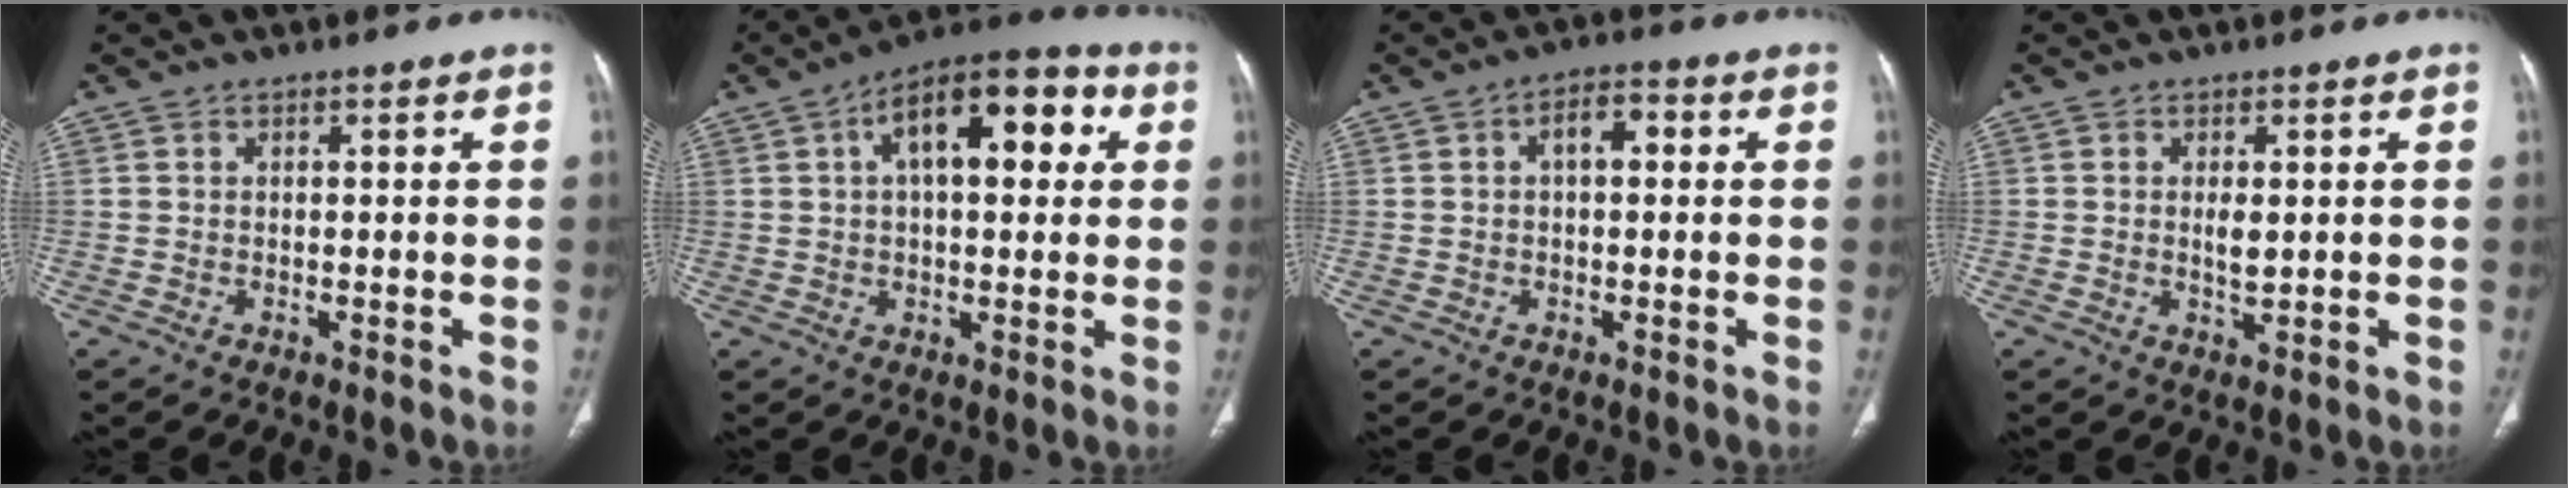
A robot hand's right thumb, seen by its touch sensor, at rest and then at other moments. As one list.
[{"total": 16.0, "force": [4.6, 7.7, 13.3], "torque": [-0.167, 0.028, 0.061]}, {"total": 4.5, "force": [0.8, 2.4, 3.7], "torque": [-0.052, 0.016, 0.006]}, {"total": 2.5, "force": [0.3, 1.0, 2.3], "torque": [-0.041, -0.005, 0.007]}]